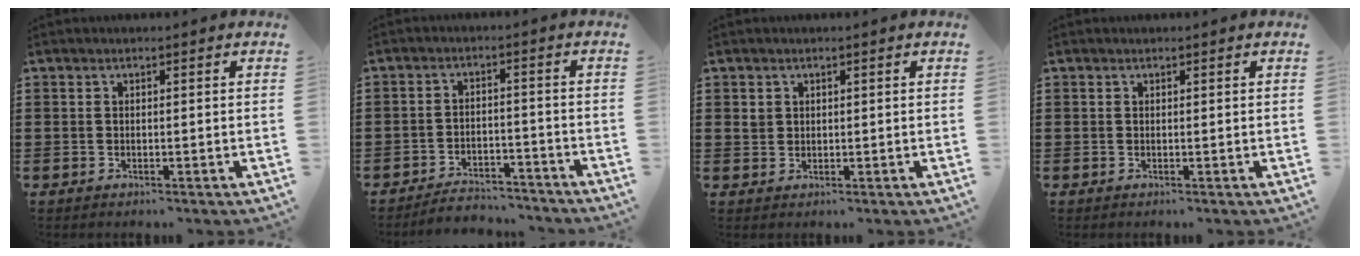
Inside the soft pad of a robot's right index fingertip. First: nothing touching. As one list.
[{"total": 4.1, "force": [-4.0, 0.7, 0.2], "torque": [-0.008, 0.008, -0.083]}, {"total": 1.3, "force": [0.6, 1.2, 0.3], "torque": [-0.009, 0.003, 0.013]}, {"total": 0.0}]